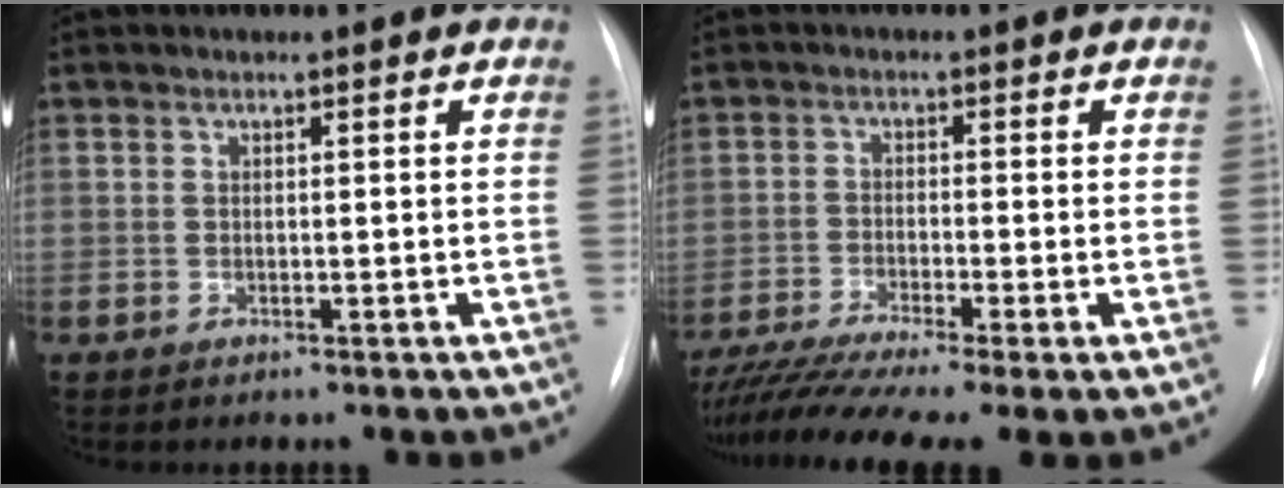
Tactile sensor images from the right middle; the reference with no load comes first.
{"total": 11.4, "force": [-8.6, 0.4, 7.6], "torque": [-0.134, -0.024, -0.142]}